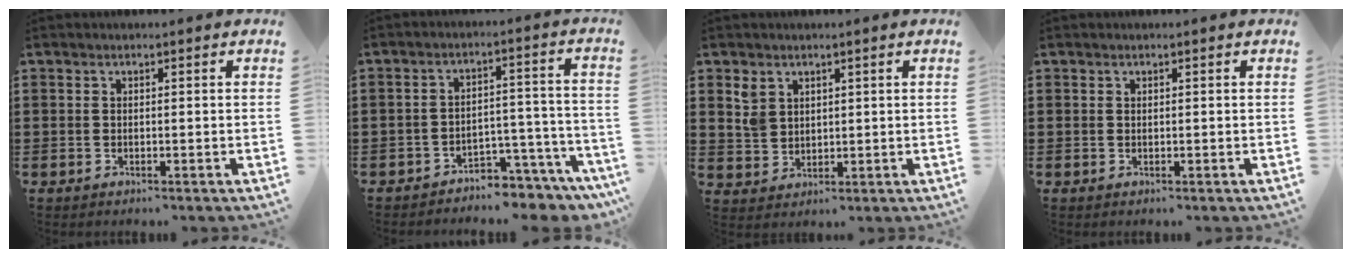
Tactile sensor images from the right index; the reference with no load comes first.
{"total": 4.6, "force": [-4.4, 0.7, 1.1], "torque": [-0.023, 0.009, -0.088]}
{"total": 3.7, "force": [2.2, 2.8, 1.1], "torque": [-0.034, 0.011, 0.042]}
{"total": 0.0}